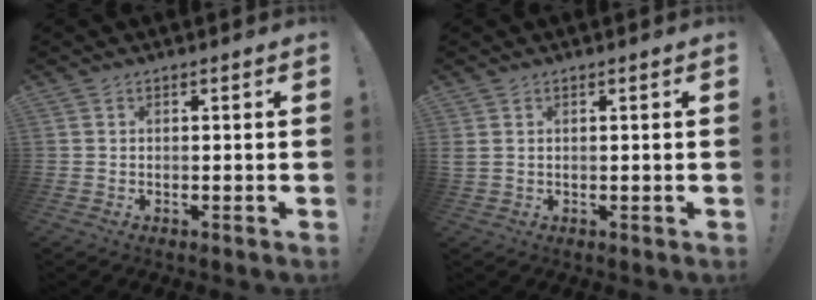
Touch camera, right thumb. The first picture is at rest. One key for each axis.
{"total": 1.5, "fx": 0.7, "fy": 0.8, "fz": 1.1, "tx": -0.028, "ty": 0.005, "tz": 0.015}